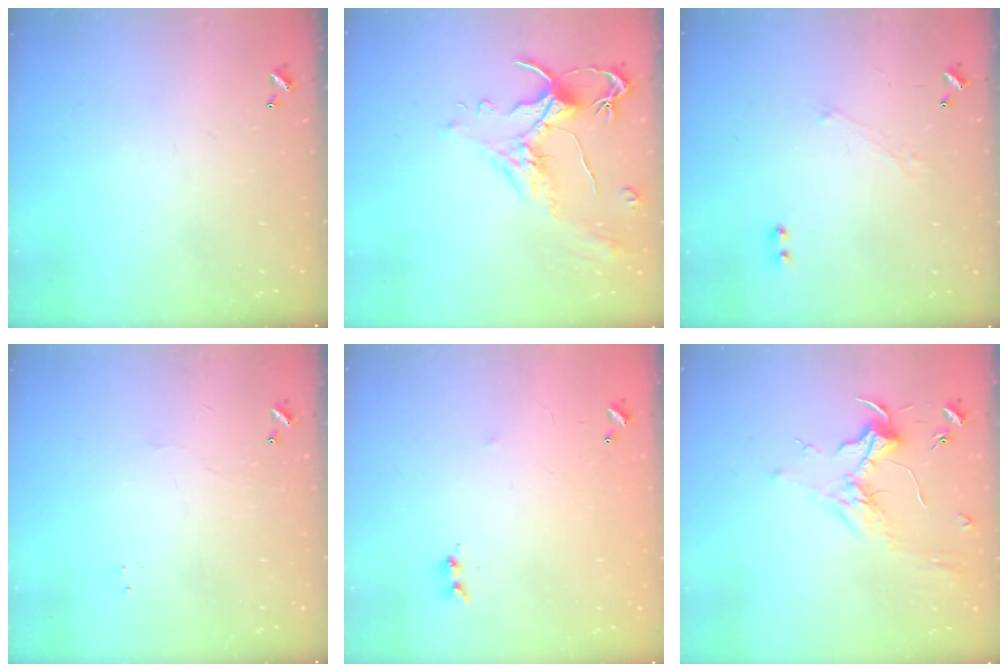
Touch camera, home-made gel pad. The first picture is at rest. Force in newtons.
{"total": 1.6, "press": 1.1, "slide": 1.1}
{"total": 1.0, "press": 0.9, "slide": 0.5}
{"total": 1.2, "press": 1.1, "slide": 0.3}
{"total": 5.7, "press": 5.7, "slide": 0.7}
{"total": 1.8, "press": 1.6, "slide": 0.6}